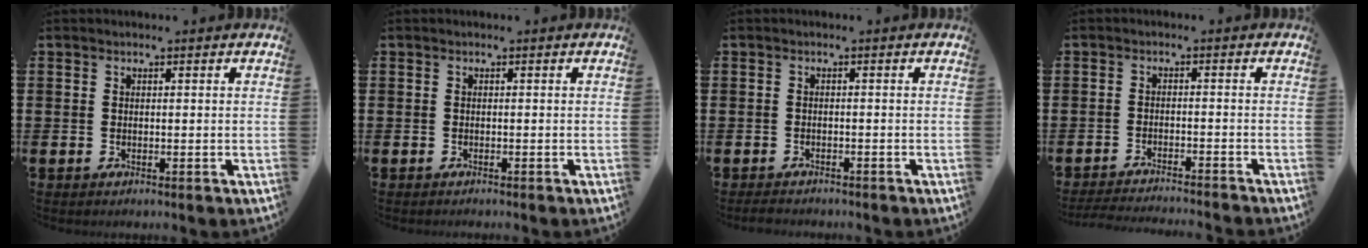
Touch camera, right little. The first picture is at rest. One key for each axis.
{"total": 0.0}
{"total": 1.2, "fx": -1.1, "fy": 0.2, "fz": 0.3, "tx": -0.008, "ty": 0.002, "tz": -0.024}
{"total": 2.4, "fx": -2.3, "fy": -0.3, "fz": 0.3, "tx": -0.004, "ty": 0.000, "tz": -0.048}